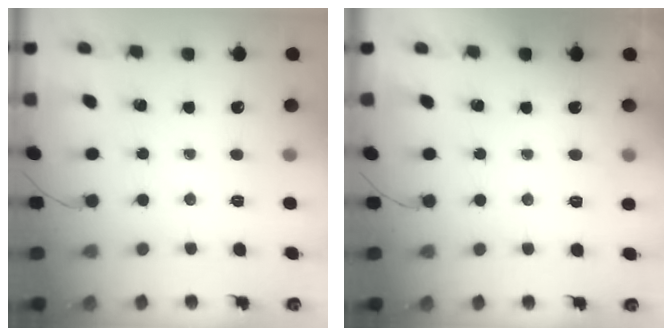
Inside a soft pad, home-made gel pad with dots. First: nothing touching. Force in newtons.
{"total": 3.5, "press": 3.3, "slide": 1.0}